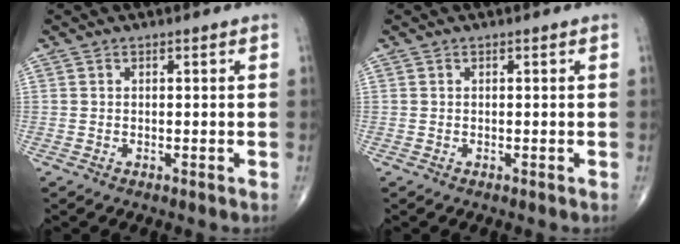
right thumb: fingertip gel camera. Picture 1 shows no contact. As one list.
[{"total": 0.0}]